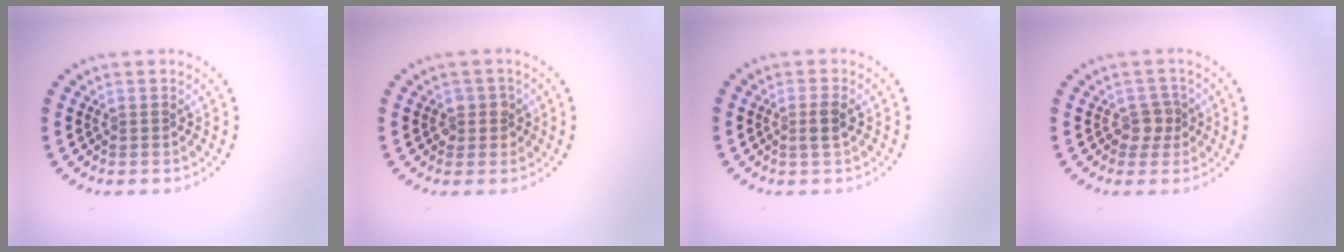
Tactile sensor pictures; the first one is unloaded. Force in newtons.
{"total": 1.5, "press": 1.4, "slide": 0.5}
{"total": 1.4, "press": 1.2, "slide": 0.7}
{"total": 1.7, "press": 1.4, "slide": 1.0}